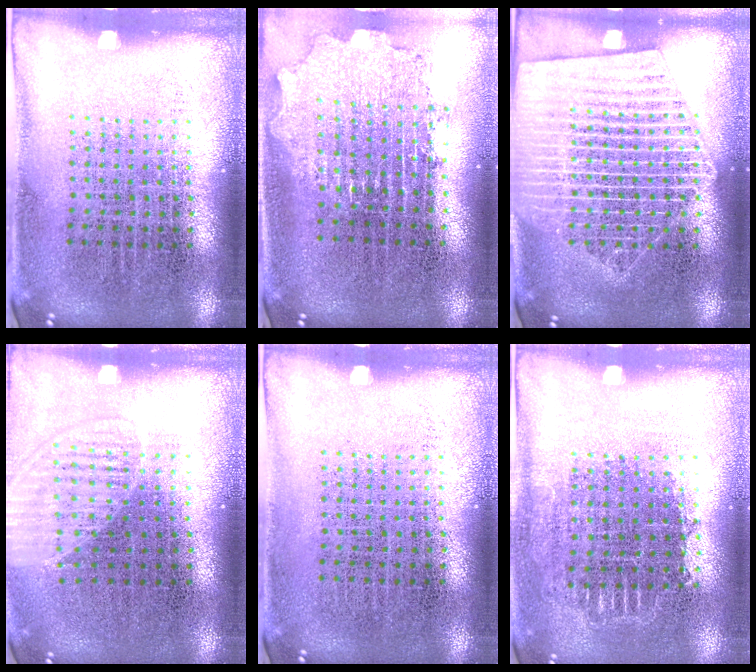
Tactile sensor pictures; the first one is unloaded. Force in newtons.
{"total": 2.1, "press": 1.6, "slide": 1.3}
{"total": 3.9, "press": 3.9, "slide": 0.5}
{"total": 1.3, "press": 1.3, "slide": 0.2}
{"total": 0.0}
{"total": 0.7, "press": 0.7, "slide": 0.3}